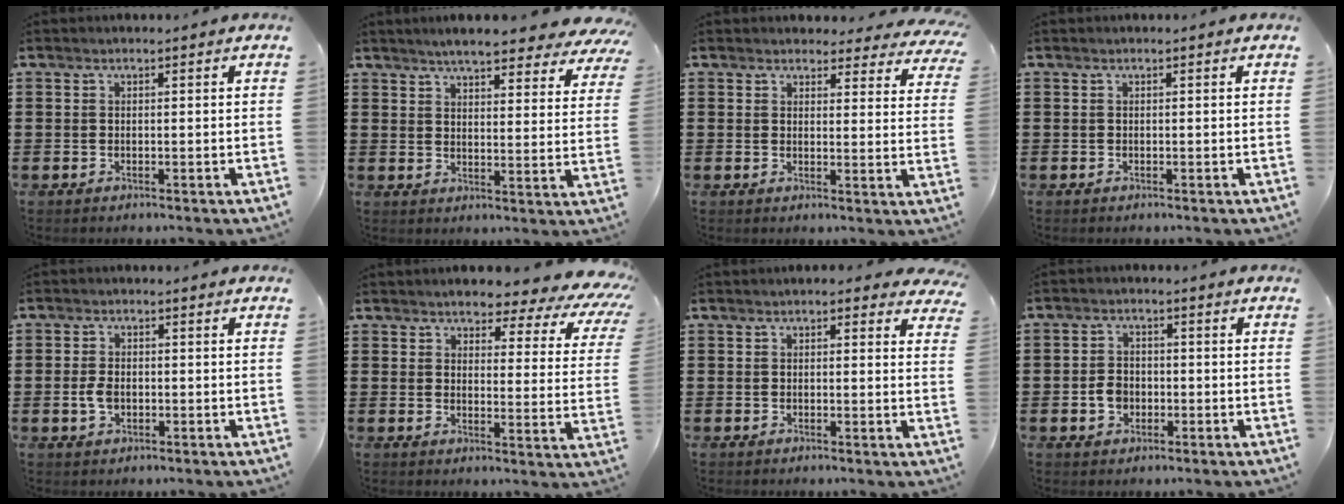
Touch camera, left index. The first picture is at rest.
{"total": 5.7, "force": [5.2, 0.3, 2.2], "torque": [-0.054, -0.023, 0.090]}
{"total": 3.7, "force": [3.5, 1.1, 0.6], "torque": [-0.019, -0.012, 0.062]}
{"total": 0.0}
{"total": 3.0, "force": [-0.4, 1.8, 2.3], "torque": [-0.059, -0.002, -0.012]}
{"total": 4.6, "force": [4.0, 0.9, 2.0], "torque": [-0.044, -0.031, 0.061]}
{"total": 1.7, "force": [1.3, 1.0, 0.5], "torque": [-0.008, 0.002, 0.022]}
{"total": 3.5, "force": [-0.9, 2.7, 2.1], "torque": [-0.050, 0.000, -0.020]}